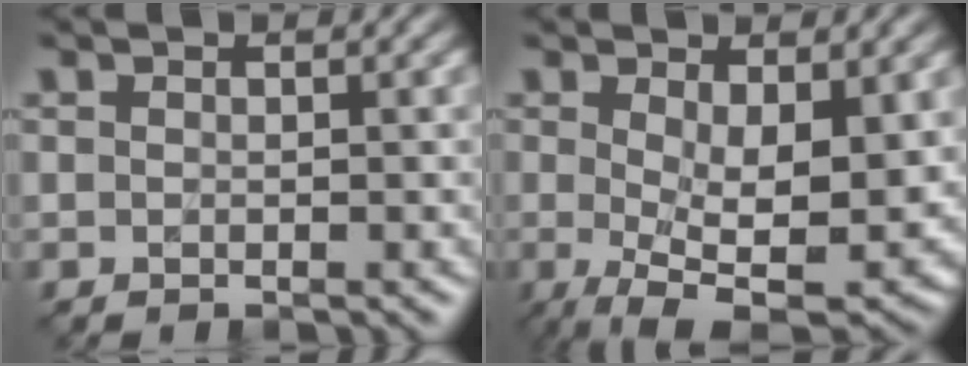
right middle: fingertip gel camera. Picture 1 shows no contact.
{"total": 10.0, "force": [-0.3, 4.2, 9.1], "torque": [-0.154, -0.027, 0.007]}